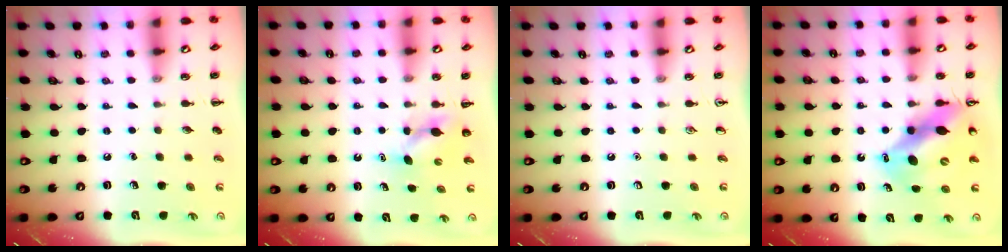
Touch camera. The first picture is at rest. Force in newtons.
{"total": 4.0, "press": 3.9, "slide": 1.0}
{"total": 0.0}
{"total": 13.8, "press": 13.1, "slide": 4.4}